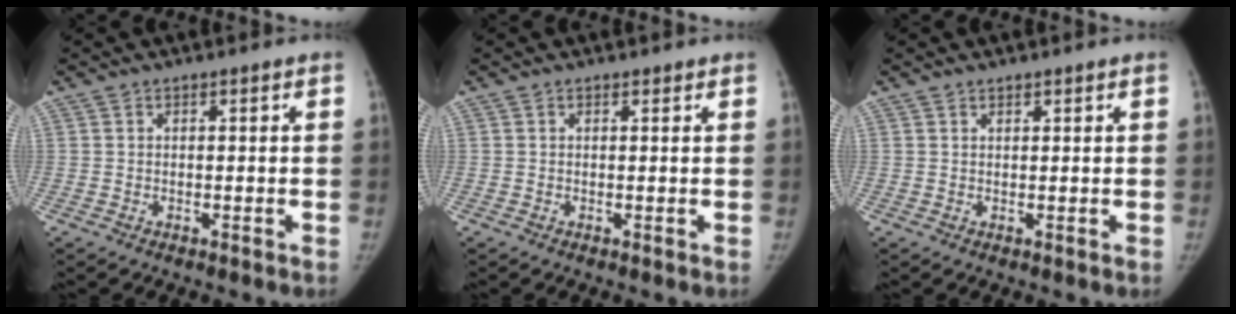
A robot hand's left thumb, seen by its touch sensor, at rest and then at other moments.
{"total": 0.7, "force": [0.6, 0.3, 0.2], "torque": [-0.003, -0.005, 0.008]}
{"total": 0.9, "force": [0.8, 0.4, 0.3], "torque": [0.000, -0.005, 0.013]}